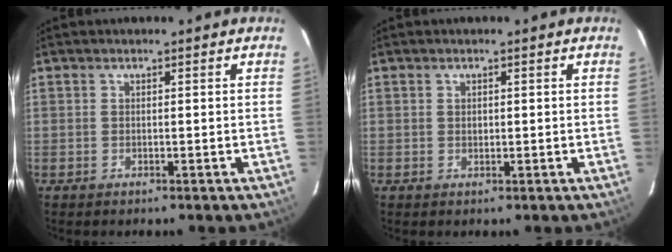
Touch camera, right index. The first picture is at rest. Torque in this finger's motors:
{"motor_torque": [0.13, 0.00, 0.12, 0.02]}